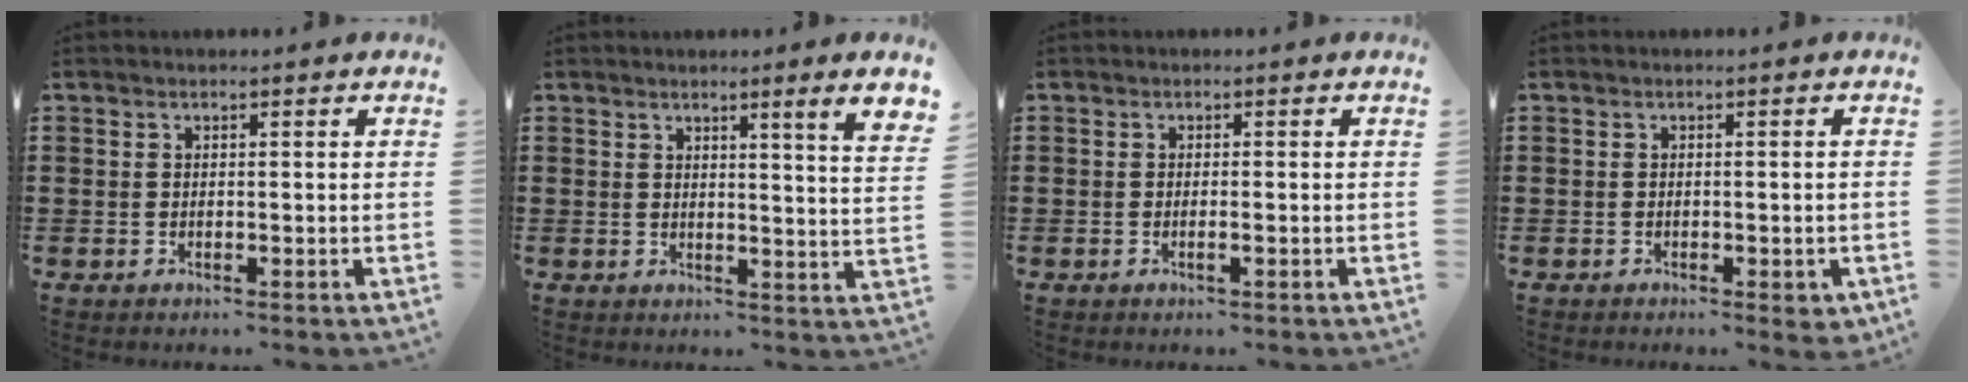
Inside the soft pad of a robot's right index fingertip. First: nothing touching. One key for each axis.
{"total": 4.1, "fx": 2.5, "fy": -0.7, "fz": 3.2, "tx": -0.052, "ty": -0.018, "tz": 0.037}
{"total": 0.8, "fx": -0.4, "fy": -0.1, "fz": 0.7, "tx": -0.012, "ty": -0.005, "tz": -0.006}
{"total": 1.3, "fx": -0.9, "fy": 0.5, "fz": 0.9, "tx": -0.017, "ty": -0.002, "tz": -0.016}